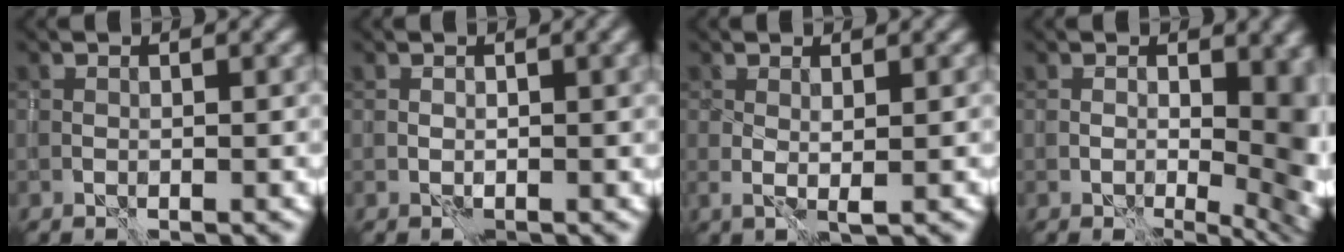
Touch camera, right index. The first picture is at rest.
{"total": 1.3, "force": [0.4, 0.2, 1.2], "torque": [-0.018, 0.003, 0.005]}
{"total": 1.5, "force": [0.4, 0.2, 1.4], "torque": [-0.029, -0.004, 0.007]}
{"total": 10.1, "force": [0.1, 5.2, 8.7], "torque": [-0.088, -0.009, 0.011]}